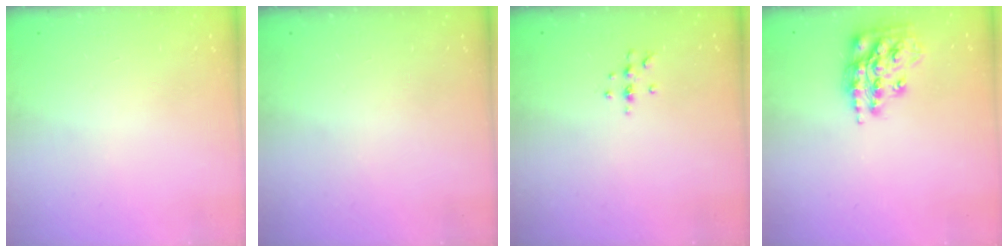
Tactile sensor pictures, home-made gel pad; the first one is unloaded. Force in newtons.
{"total": 0.0}
{"total": 5.2, "press": 5.2, "slide": 0.6}
{"total": 15.2, "press": 15.1, "slide": 0.8}